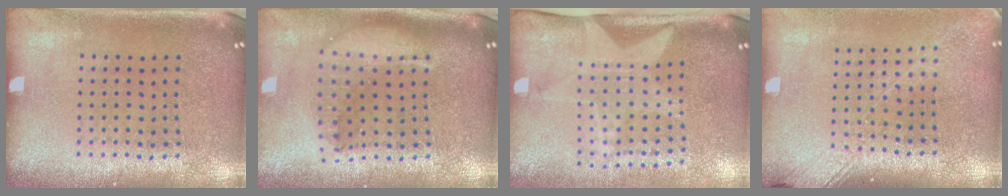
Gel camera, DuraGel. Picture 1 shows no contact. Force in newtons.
{"total": 2.0, "press": 1.6, "slide": 1.2}
{"total": 2.1, "press": 1.5, "slide": 1.4}
{"total": 1.8, "press": 1.4, "slide": 1.0}